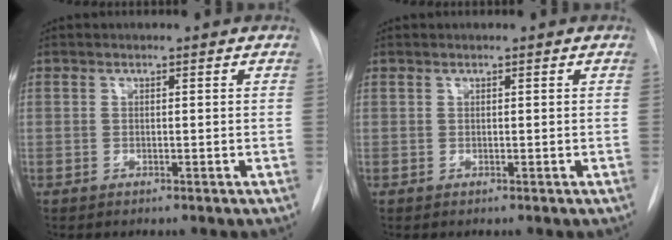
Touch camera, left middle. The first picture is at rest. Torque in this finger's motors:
{"motor_torque": [0.22, -0.43, -0.02, 0.00]}